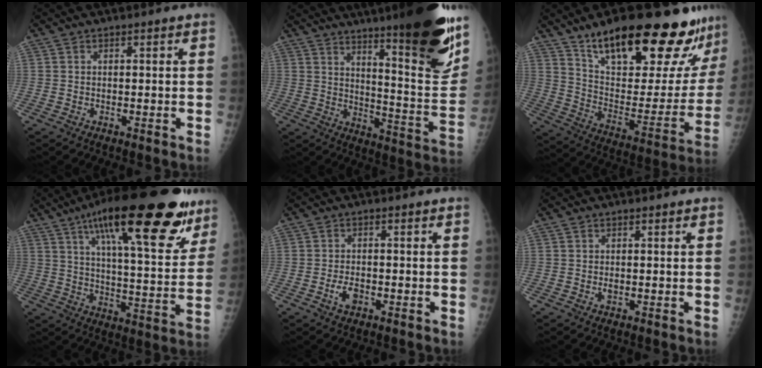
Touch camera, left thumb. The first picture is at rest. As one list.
[{"total": 24.8, "force": [16.2, 3.4, 18.4], "torque": [-0.235, -0.091, 0.232]}, {"total": 30.7, "force": [22.0, 8.9, 19.5], "torque": [-0.255, -0.079, 0.330]}, {"total": 27.8, "force": [16.2, 8.0, 21.1], "torque": [-0.282, -0.036, 0.243]}, {"total": 3.0, "force": [-1.2, 1.7, 2.1], "torque": [-0.038, 0.004, -0.020]}, {"total": 1.0, "force": [0.1, 0.7, 0.7], "torque": [-0.008, 0.000, 0.002]}]